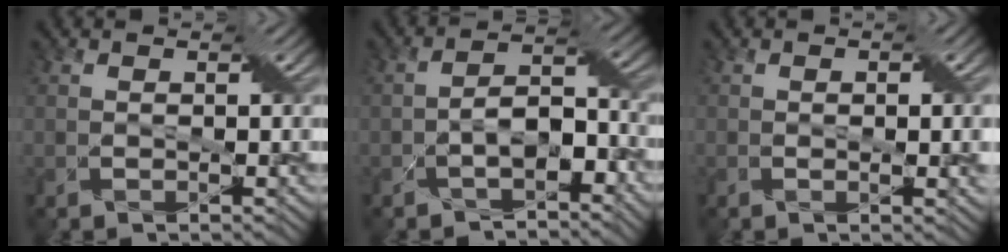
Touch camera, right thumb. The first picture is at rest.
{"total": 5.3, "force": [-3.2, 2.7, 3.2], "torque": [-0.047, 0.008, -0.064]}
{"total": 3.1, "force": [0.3, 0.7, 3.0], "torque": [-0.047, 0.002, 0.003]}